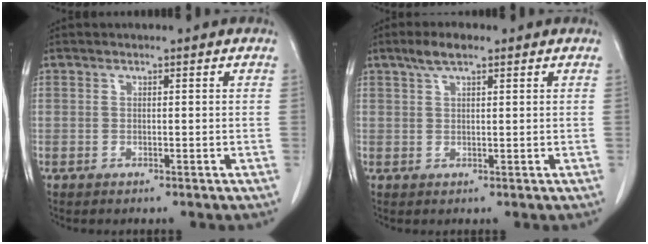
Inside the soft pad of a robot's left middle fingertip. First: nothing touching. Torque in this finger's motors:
{"motor_torque": [0.27, -0.14, -0.11, 0.00]}